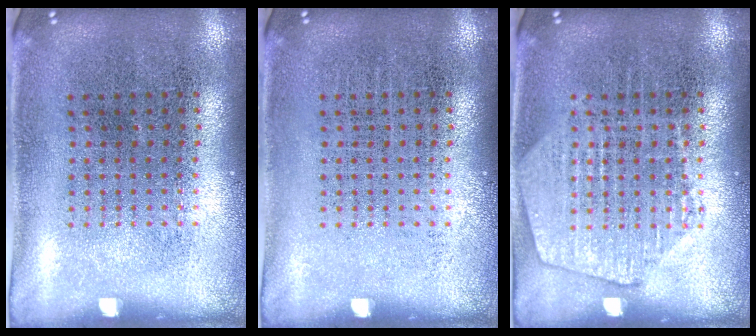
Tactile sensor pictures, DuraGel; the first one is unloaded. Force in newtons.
{"total": 0.0}
{"total": 2.0, "press": 2.0, "slide": 0.3}